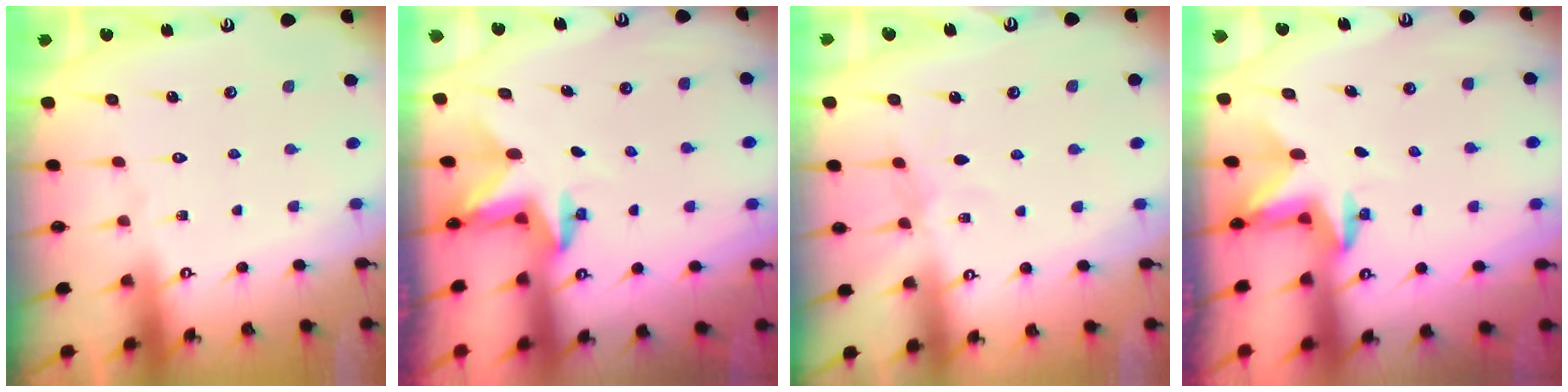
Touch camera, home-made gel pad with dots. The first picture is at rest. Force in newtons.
{"total": 2.6, "press": 2.5, "slide": 0.4}
{"total": 3.0, "press": 2.9, "slide": 0.4}
{"total": 2.8, "press": 2.8, "slide": 0.7}